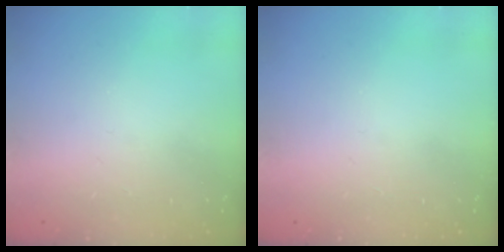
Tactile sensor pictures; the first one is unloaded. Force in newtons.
{"total": 0.0}